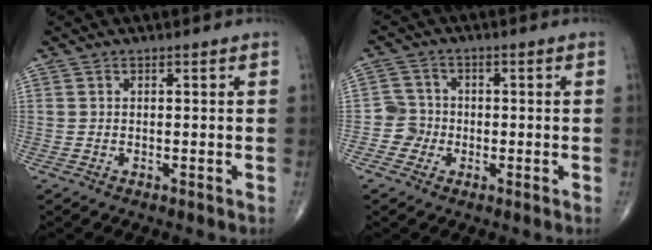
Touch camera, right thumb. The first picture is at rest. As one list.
[{"total": 3.8, "force": [-1.2, 3.6, 0.2], "torque": [0.023, 0.013, -0.032]}]